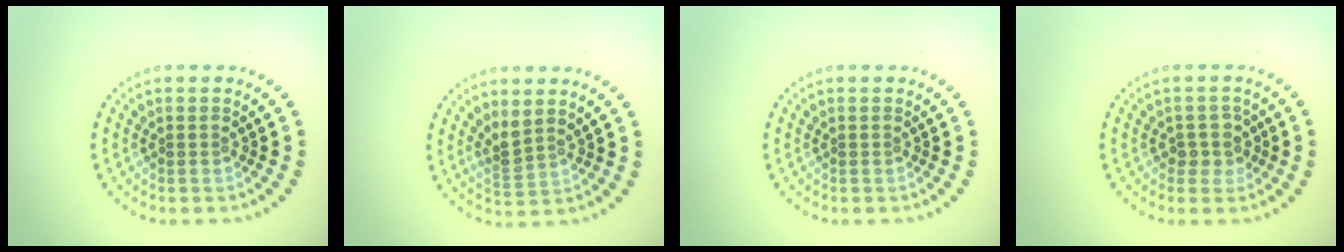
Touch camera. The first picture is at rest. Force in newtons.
{"total": 1.9, "press": 1.4, "slide": 1.2}
{"total": 0.0}
{"total": 2.0, "press": 1.7, "slide": 1.0}